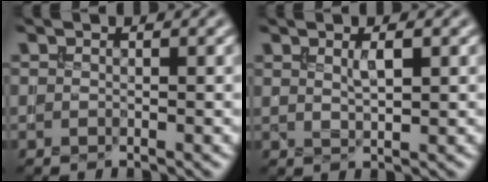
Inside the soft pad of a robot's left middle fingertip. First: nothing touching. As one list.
[{"total": 1.7, "force": [0.8, 0.4, 1.4], "torque": [-0.027, -0.001, 0.014]}]